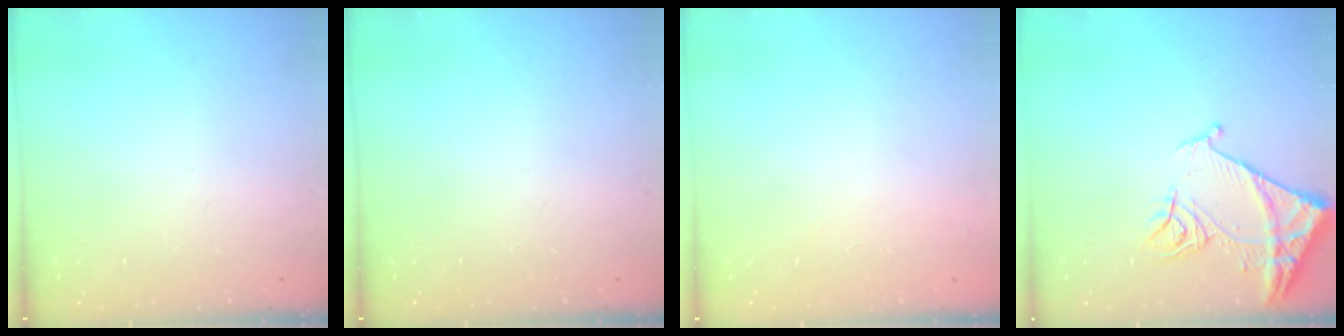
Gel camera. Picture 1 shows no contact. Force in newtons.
{"total": 0.0}
{"total": 4.9, "press": 4.8, "slide": 0.5}
{"total": 11.7, "press": 11.6, "slide": 1.2}